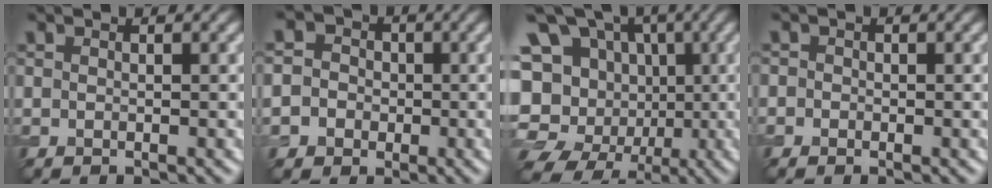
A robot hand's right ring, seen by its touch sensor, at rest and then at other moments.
{"total": 5.2, "force": [-0.7, 4.9, 1.4], "torque": [-0.004, 0.021, -0.043]}
{"total": 14.4, "force": [-4.0, 11.9, 7.0], "torque": [-0.139, -0.007, -0.056]}
{"total": 0.8, "force": [-0.2, 0.8, 0.1], "torque": [0.003, -0.005, -0.009]}